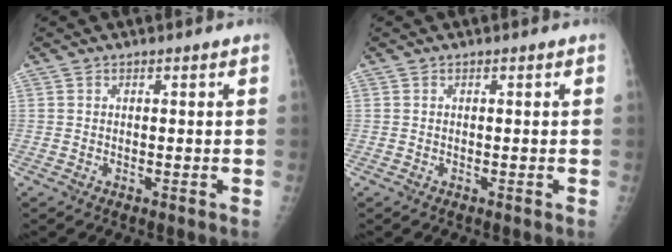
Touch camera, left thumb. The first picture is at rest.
{"total": 0.0}